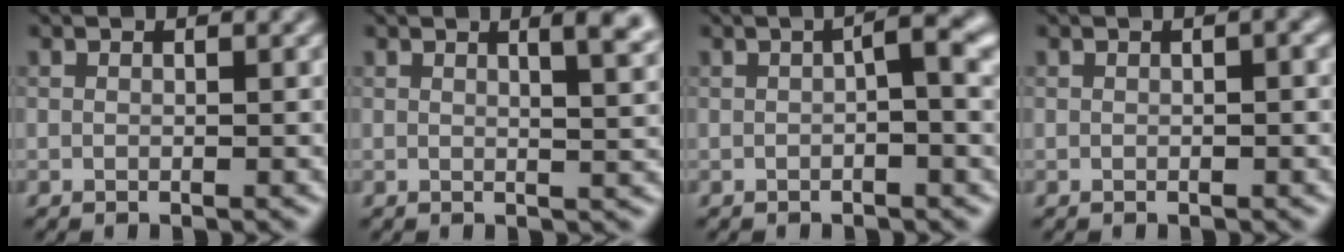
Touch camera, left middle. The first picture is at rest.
{"total": 4.7, "force": [2.2, 1.7, 3.7], "torque": [-0.024, 0.013, 0.015]}
{"total": 2.7, "force": [0.0, 0.4, 2.6], "torque": [-0.040, 0.008, -0.002]}
{"total": 1.1, "force": [0.1, 0.2, 1.1], "torque": [-0.017, 0.004, 0.002]}